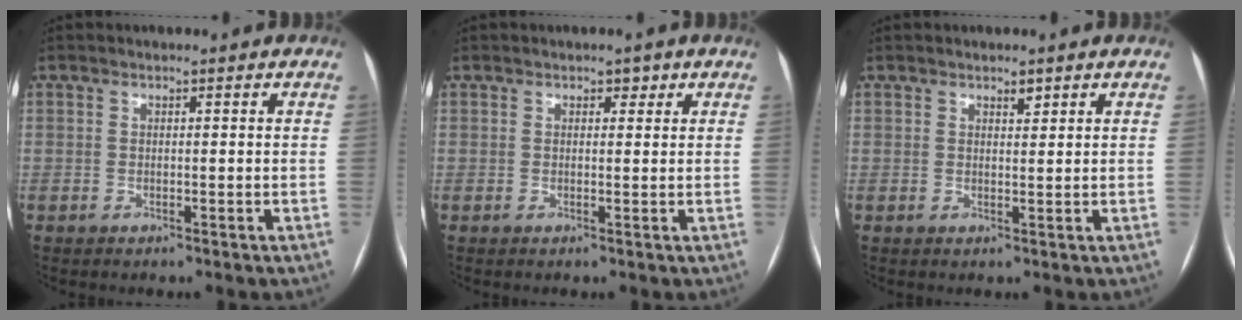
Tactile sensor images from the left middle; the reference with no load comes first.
{"total": 1.2, "force": [0.8, 0.8, 0.6], "torque": [-0.003, 0.001, 0.008]}
{"total": 1.3, "force": [0.9, 0.4, 0.7], "torque": [-0.012, 0.000, 0.015]}